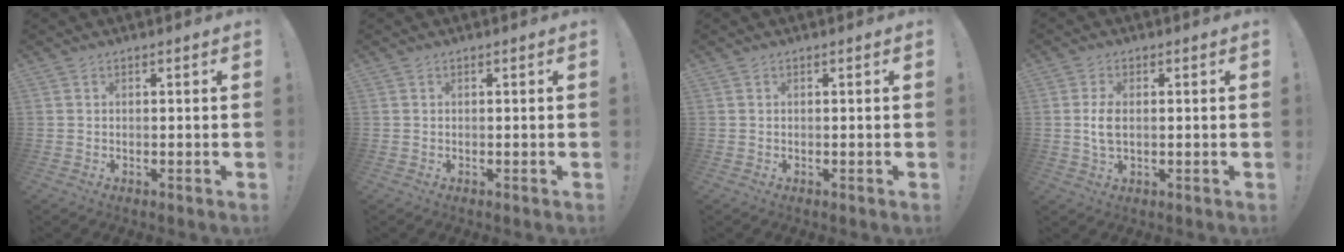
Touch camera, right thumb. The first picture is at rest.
{"total": 0.0}
{"total": 0.0}
{"total": 4.6, "force": [0.1, 2.4, 4.0], "torque": [-0.078, 0.000, -0.003]}